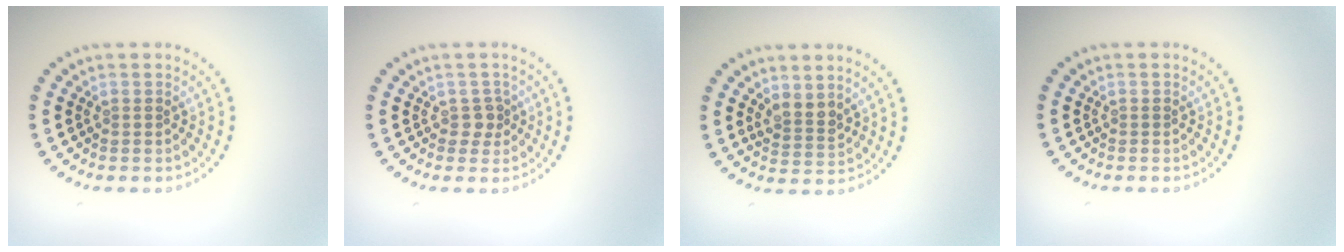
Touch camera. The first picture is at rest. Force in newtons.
{"total": 1.3, "press": 1.0, "slide": 0.8}
{"total": 2.1, "press": 1.7, "slide": 1.2}
{"total": 0.0}